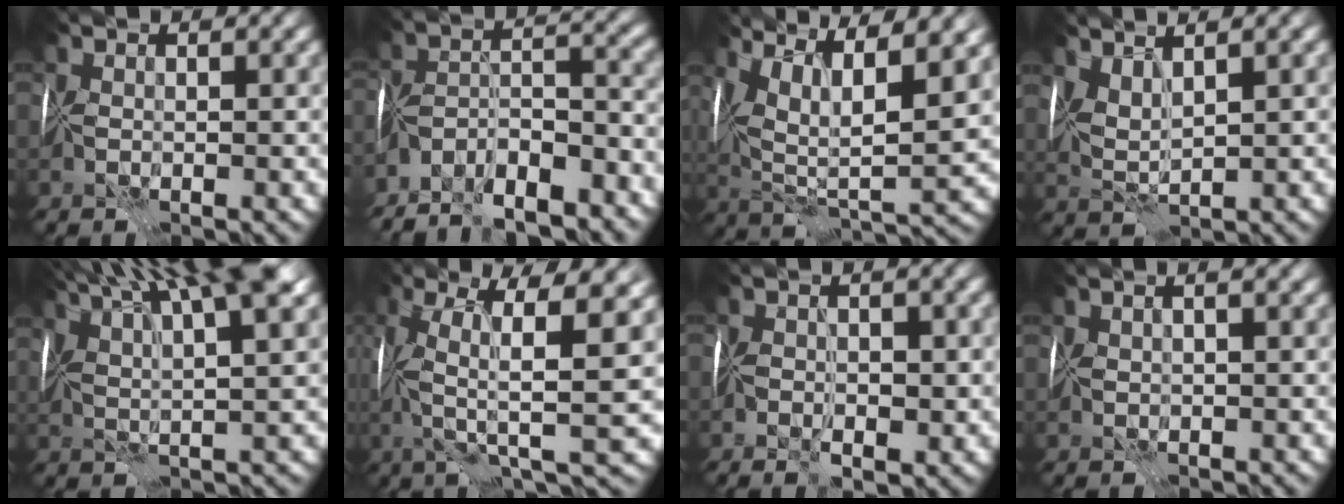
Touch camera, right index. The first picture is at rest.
{"total": 8.6, "force": [-7.4, 2.2, 3.7], "torque": [-0.054, 0.005, -0.131]}
{"total": 11.2, "force": [5.4, 4.0, 9.0], "torque": [-0.155, 0.007, 0.096]}
{"total": 2.5, "force": [1.7, 0.4, 1.8], "torque": [-0.046, 0.003, 0.038]}
{"total": 11.4, "force": [7.2, 2.3, 8.6], "torque": [-0.132, 0.028, 0.091]}
{"total": 9.4, "force": [1.4, 2.0, 9.1], "torque": [-0.170, 0.001, 0.022]}
{"total": 2.3, "force": [-0.9, 1.1, 1.7], "torque": [-0.025, -0.007, -0.015]}
{"total": 2.0, "force": [1.1, 0.6, 1.6], "torque": [-0.025, 0.008, 0.020]}